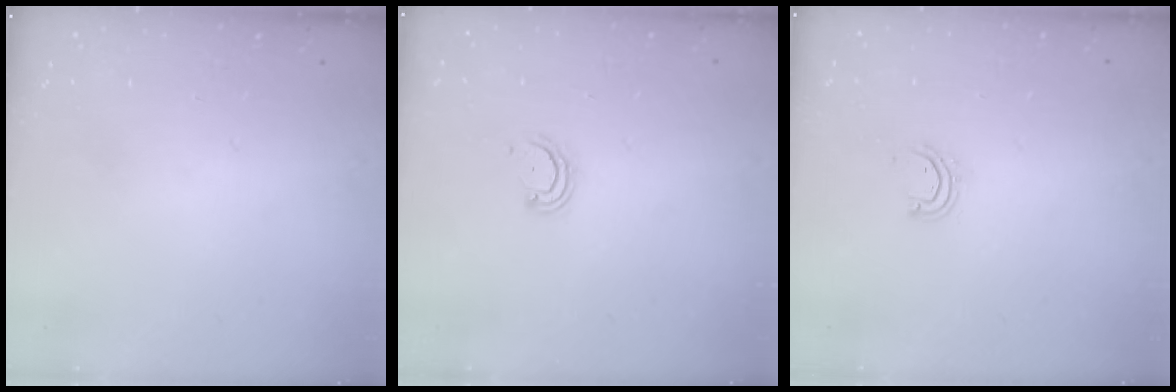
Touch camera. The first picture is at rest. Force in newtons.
{"total": 3.1, "press": 3.0, "slide": 0.4}
{"total": 4.0, "press": 4.0, "slide": 0.3}